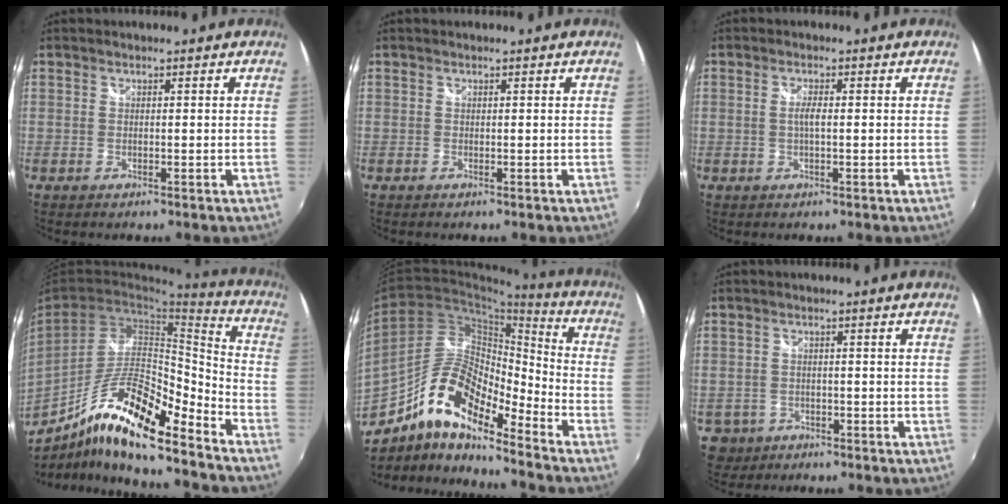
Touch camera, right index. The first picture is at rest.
{"total": 0.0}
{"total": 1.9, "force": [-0.1, 0.2, 1.9], "torque": [-0.036, 0.000, -0.004]}
{"total": 17.5, "force": [-11.9, 3.1, 12.5], "torque": [-0.227, -0.009, -0.222]}
{"total": 16.7, "force": [-10.7, 5.8, 11.4], "torque": [-0.206, 0.006, -0.207]}
{"total": 4.4, "force": [-1.6, 4.0, 0.7], "torque": [-0.027, 0.003, -0.019]}